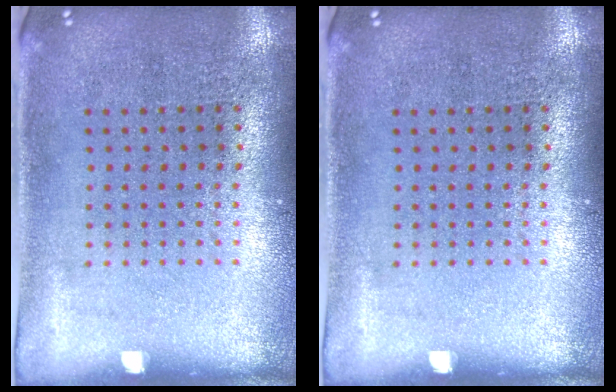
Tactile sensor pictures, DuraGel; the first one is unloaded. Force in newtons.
{"total": 0.0}